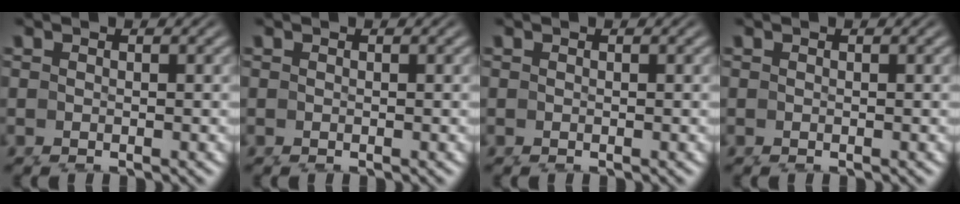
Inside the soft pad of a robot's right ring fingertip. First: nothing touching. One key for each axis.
{"total": 0.0}
{"total": 0.0}
{"total": 0.0}